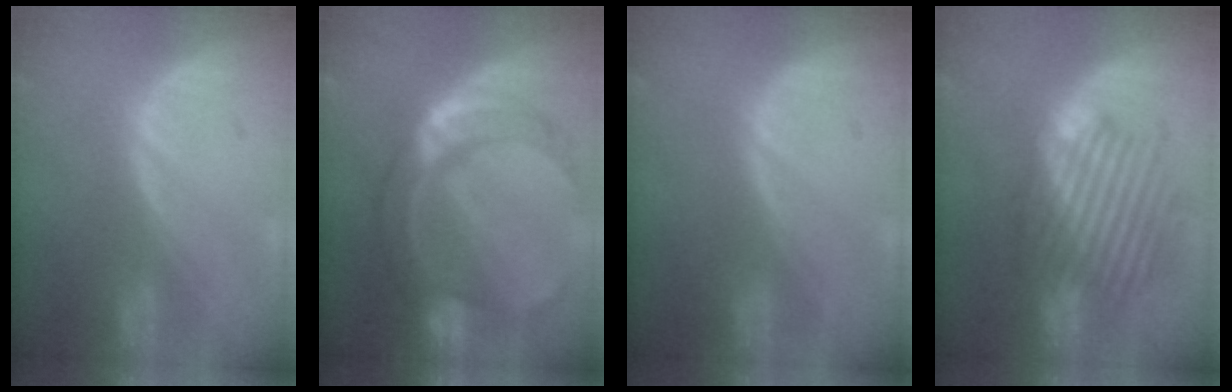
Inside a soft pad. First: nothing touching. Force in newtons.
{"total": 11.0, "press": 11.0, "slide": 1.0}
{"total": 0.0}
{"total": 8.8, "press": 8.7, "slide": 1.5}